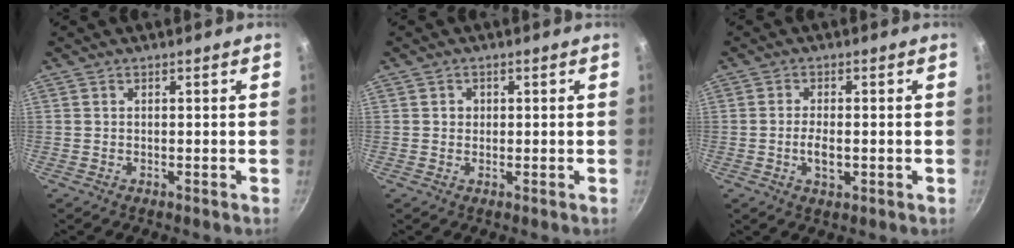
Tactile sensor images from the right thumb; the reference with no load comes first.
{"total": 1.2, "force": [0.2, 1.1, 0.2], "torque": [0.002, 0.001, -0.001]}
{"total": 3.4, "force": [-0.6, 1.6, 2.9], "torque": [-0.060, 0.001, -0.014]}